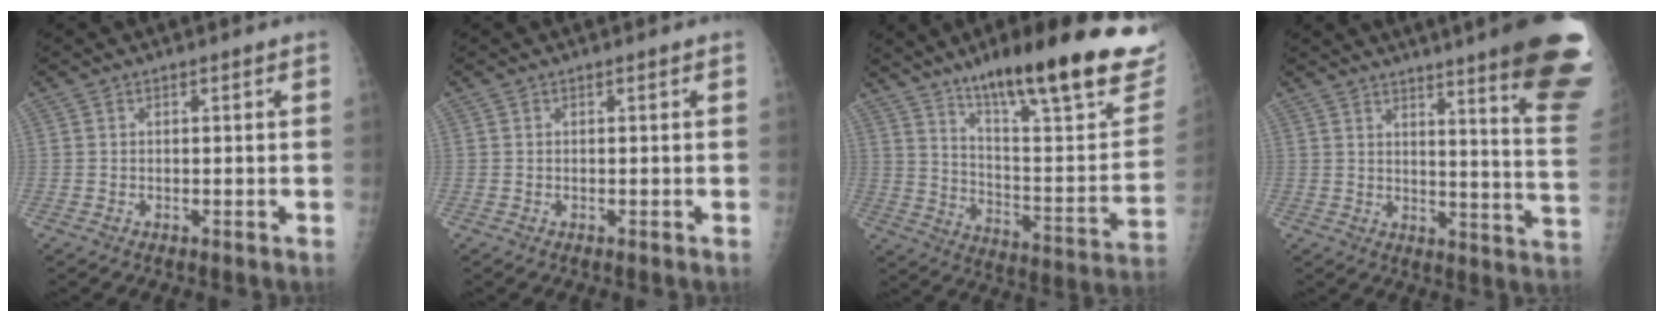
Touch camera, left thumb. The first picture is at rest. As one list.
[{"total": 0.0}, {"total": 30.4, "force": [19.5, 6.4, 22.4], "torque": [-0.289, -0.064, 0.297]}, {"total": 21.6, "force": [14.9, 1.5, 15.6], "torque": [-0.169, -0.098, 0.180]}]